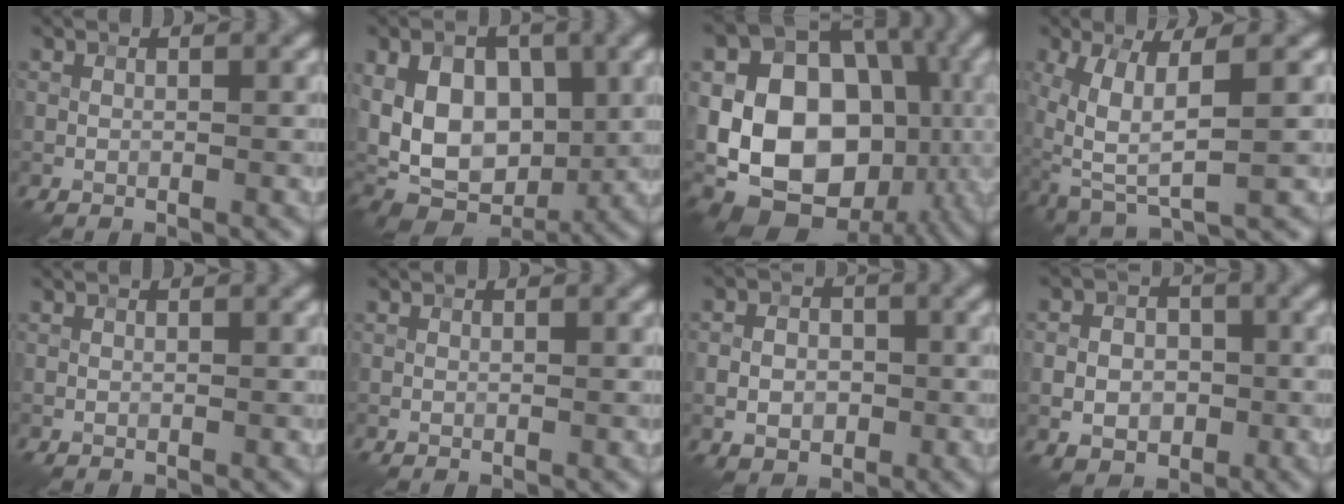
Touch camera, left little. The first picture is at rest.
{"total": 11.5, "force": [0.1, 7.7, 8.5], "torque": [-0.145, -0.005, 0.001]}
{"total": 18.5, "force": [-2.4, 14.0, 11.8], "torque": [-0.202, -0.001, -0.033]}
{"total": 7.3, "force": [0.3, 3.1, 6.7], "torque": [-0.147, -0.010, 0.005]}
{"total": 0.0}
{"total": 0.0}
{"total": 3.9, "force": [-0.8, 3.0, 2.3], "torque": [-0.030, -0.003, -0.016]}
{"total": 5.4, "force": [-0.9, 4.4, 3.0], "torque": [-0.044, -0.006, -0.022]}